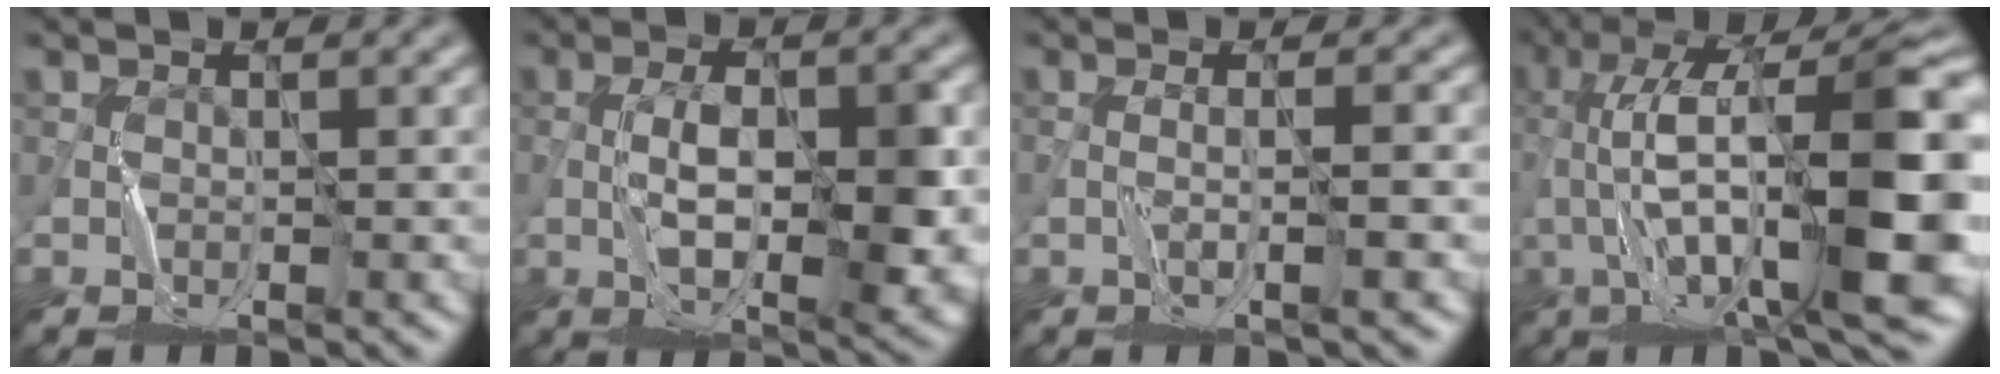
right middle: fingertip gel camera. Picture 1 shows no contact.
{"total": 8.2, "force": [-0.9, 2.9, 7.6], "torque": [-0.126, -0.005, -0.008]}
{"total": 1.7, "force": [-0.3, -0.1, 1.6], "torque": [-0.014, 0.006, -0.011]}
{"total": 15.7, "force": [-0.3, 4.9, 14.9], "torque": [-0.268, 0.041, -0.002]}